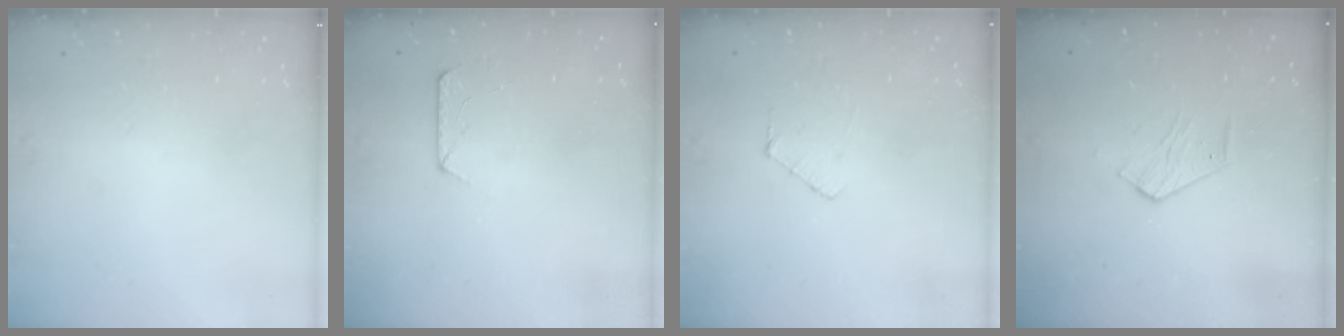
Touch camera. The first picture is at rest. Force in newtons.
{"total": 7.6, "press": 7.6, "slide": 0.8}
{"total": 4.4, "press": 4.4, "slide": 0.4}
{"total": 3.9, "press": 3.9, "slide": 0.4}